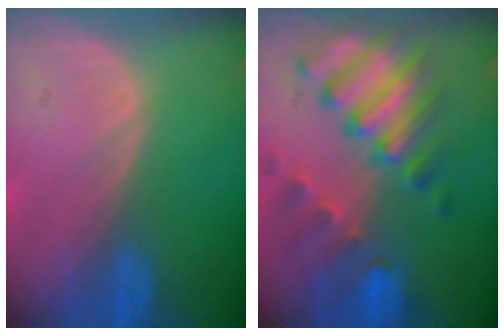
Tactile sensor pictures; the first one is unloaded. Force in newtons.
{"total": 10.1, "press": 8.8, "slide": 4.8}